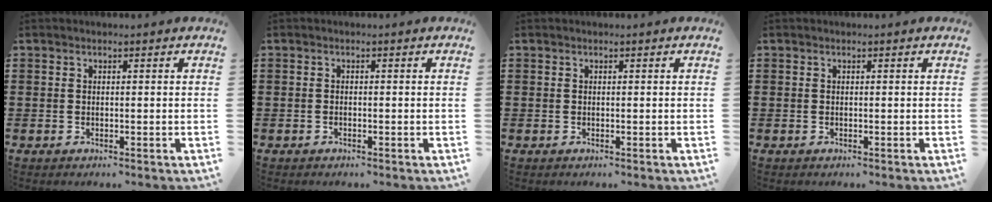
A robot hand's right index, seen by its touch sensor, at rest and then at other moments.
{"total": 0.5, "force": [-0.5, 0.3, 0.1], "torque": [-0.003, 0.001, -0.010]}
{"total": 0.0}
{"total": 0.0}